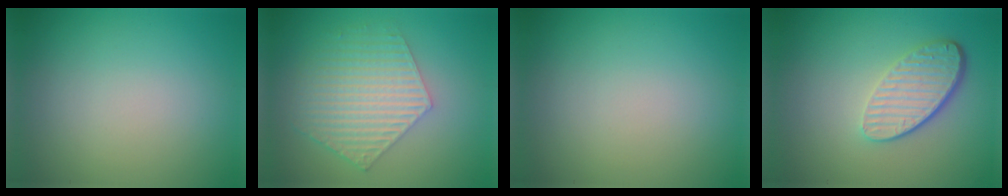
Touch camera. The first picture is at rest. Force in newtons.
{"total": 5.6, "press": 4.1, "slide": 3.9}
{"total": 0.0}
{"total": 4.5, "press": 3.2, "slide": 3.1}